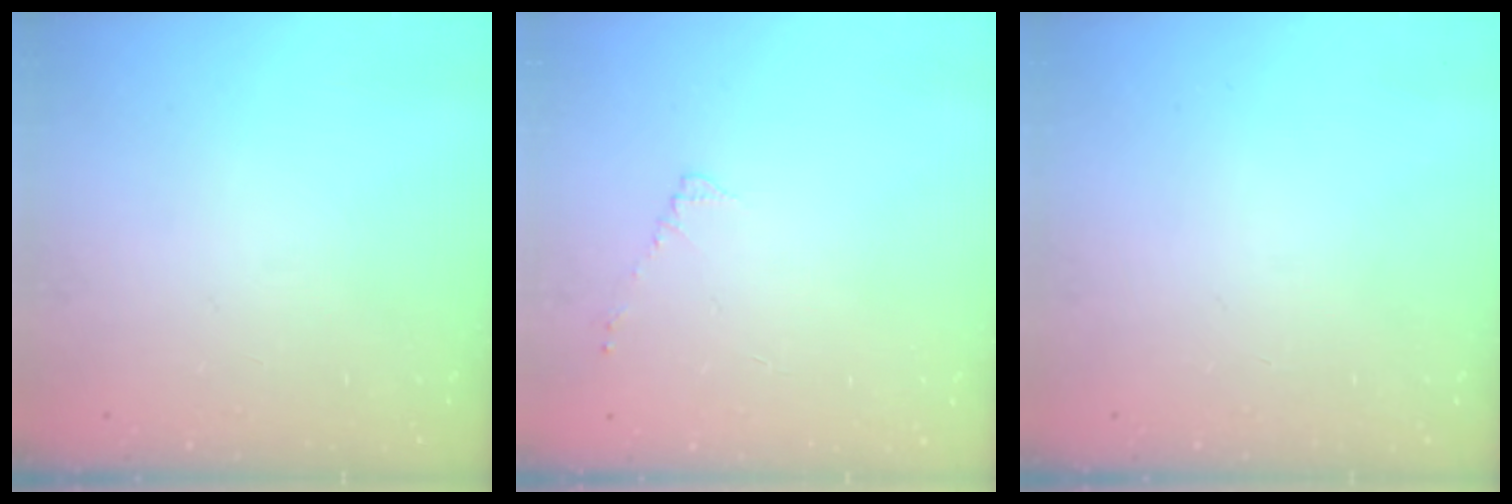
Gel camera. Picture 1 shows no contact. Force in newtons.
{"total": 4.3, "press": 4.3, "slide": 0.6}
{"total": 0.0}